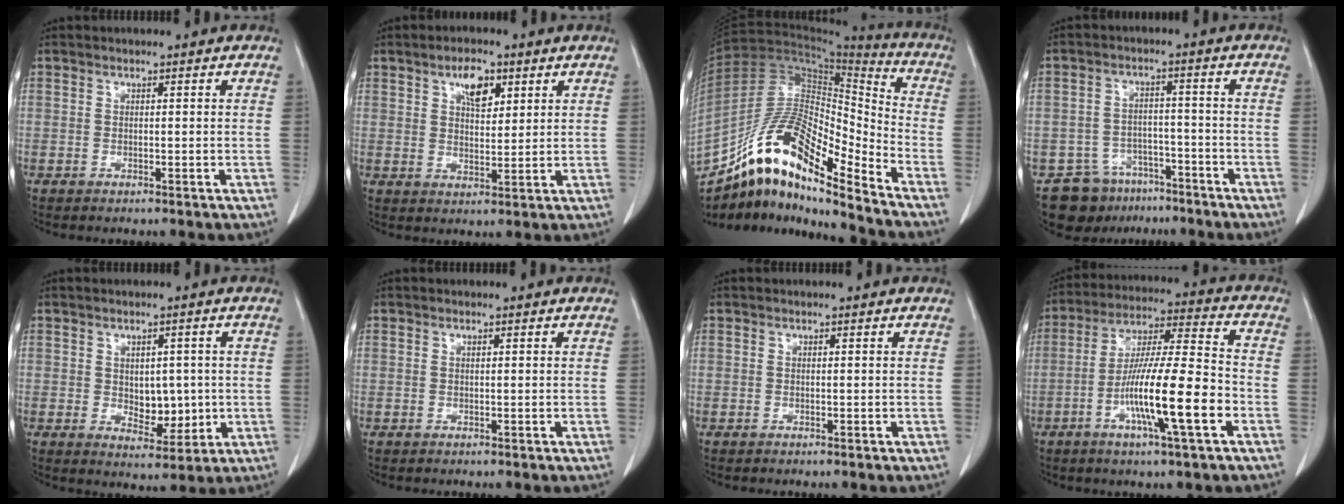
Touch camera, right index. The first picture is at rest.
{"total": 5.4, "force": [2.8, 2.5, 3.9], "torque": [-0.068, 0.004, 0.048]}
{"total": 18.5, "force": [-13.5, 4.0, 12.0], "torque": [-0.231, 0.029, -0.244]}
{"total": 8.6, "force": [-6.5, 5.6, 0.8], "torque": [-0.008, 0.026, -0.098]}
{"total": 5.6, "force": [0.0, 3.4, 4.4], "torque": [-0.058, -0.003, 0.014]}
{"total": 0.0}
{"total": 0.0}
{"total": 14.6, "force": [-5.1, 0.6, 13.7], "torque": [-0.246, -0.004, -0.092]}